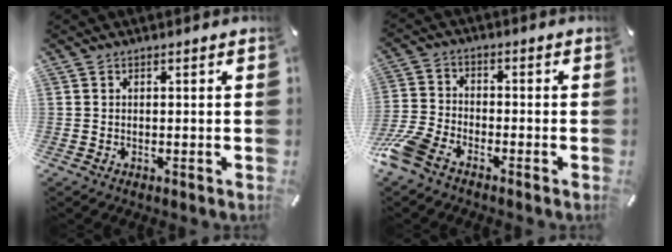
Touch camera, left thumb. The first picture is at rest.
{"total": 8.6, "force": [-6.2, 4.0, 4.4], "torque": [-0.116, 0.014, -0.125]}